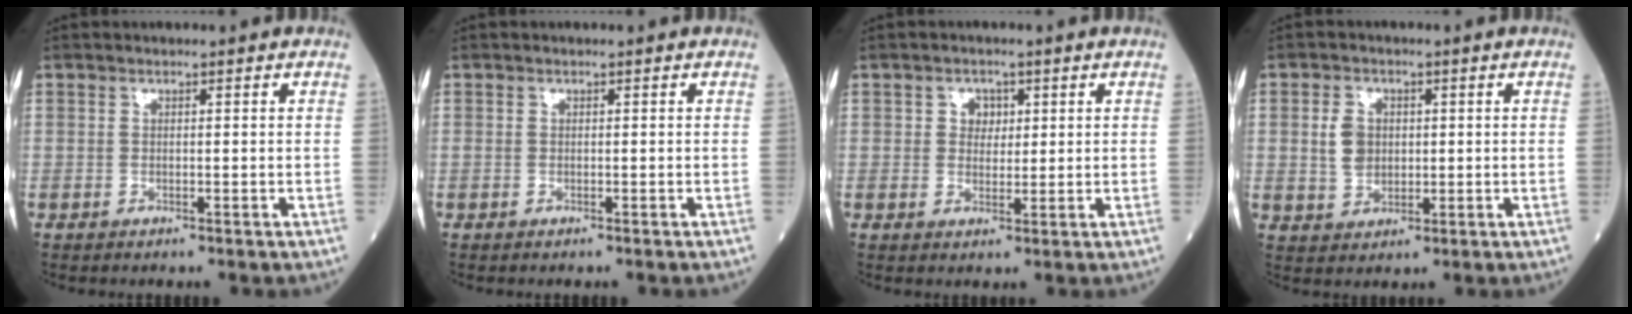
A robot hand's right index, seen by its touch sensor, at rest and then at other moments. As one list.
[{"total": 0.0}, {"total": 2.6, "force": [0.8, 2.1, 1.3], "torque": [-0.016, 0.003, 0.012]}, {"total": 4.4, "force": [0.6, 3.4, 2.7], "torque": [-0.058, 0.010, 0.019]}]